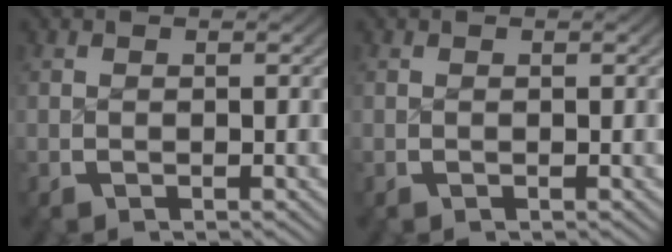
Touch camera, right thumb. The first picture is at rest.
{"total": 0.0}